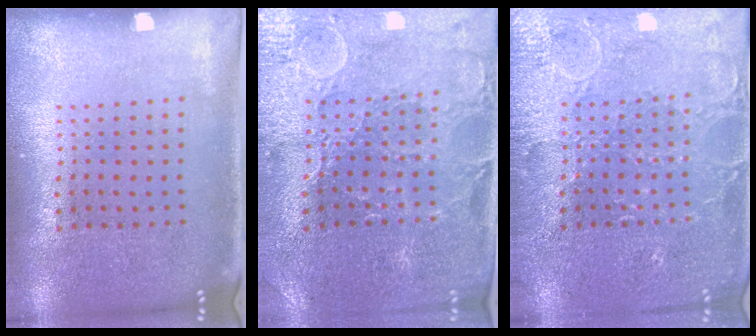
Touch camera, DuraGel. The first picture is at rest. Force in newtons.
{"total": 1.6, "press": 1.5, "slide": 0.5}
{"total": 4.2, "press": 4.1, "slide": 0.5}